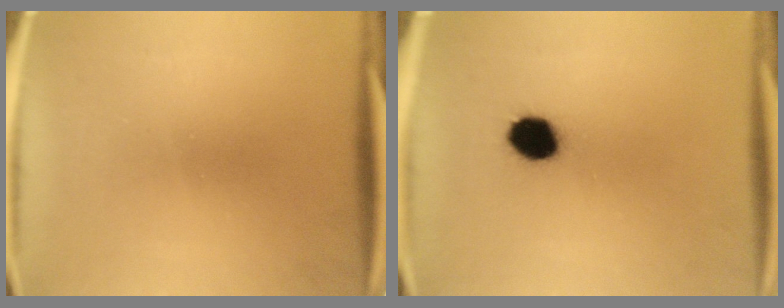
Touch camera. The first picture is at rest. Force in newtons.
{"total": 7.2}